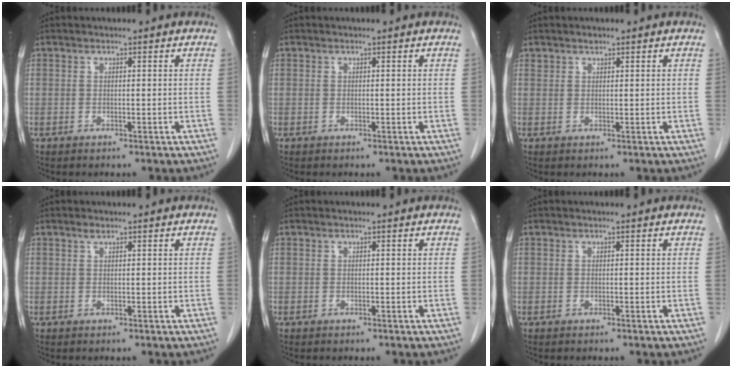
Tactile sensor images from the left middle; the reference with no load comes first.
{"total": 0.0}
{"total": 0.9, "force": [0.8, 0.4, 0.2], "torque": [-0.007, 0.002, 0.014]}
{"total": 0.5, "force": [0.5, 0.0, 0.3], "torque": [-0.011, -0.001, 0.010]}
{"total": 0.0}
{"total": 0.0}